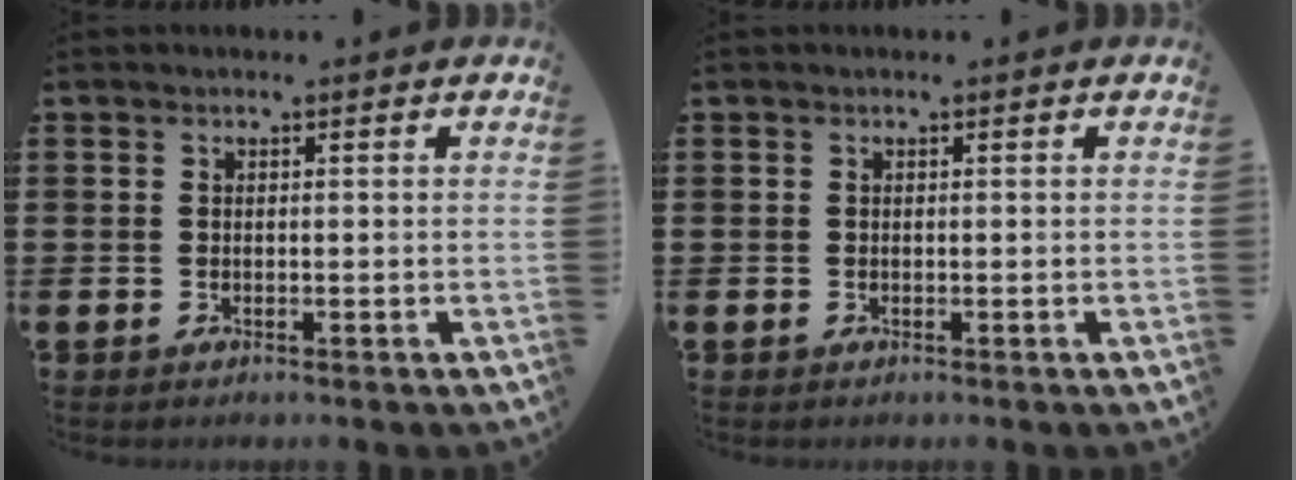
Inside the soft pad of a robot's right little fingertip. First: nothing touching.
{"total": 0.0}